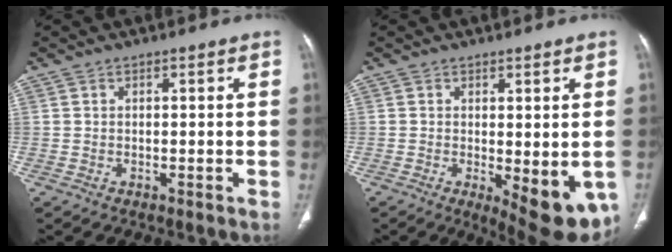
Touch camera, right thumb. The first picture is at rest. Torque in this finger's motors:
{"motor_torque": [-0.10, 0.70, 0.06, -0.04, 0.05]}